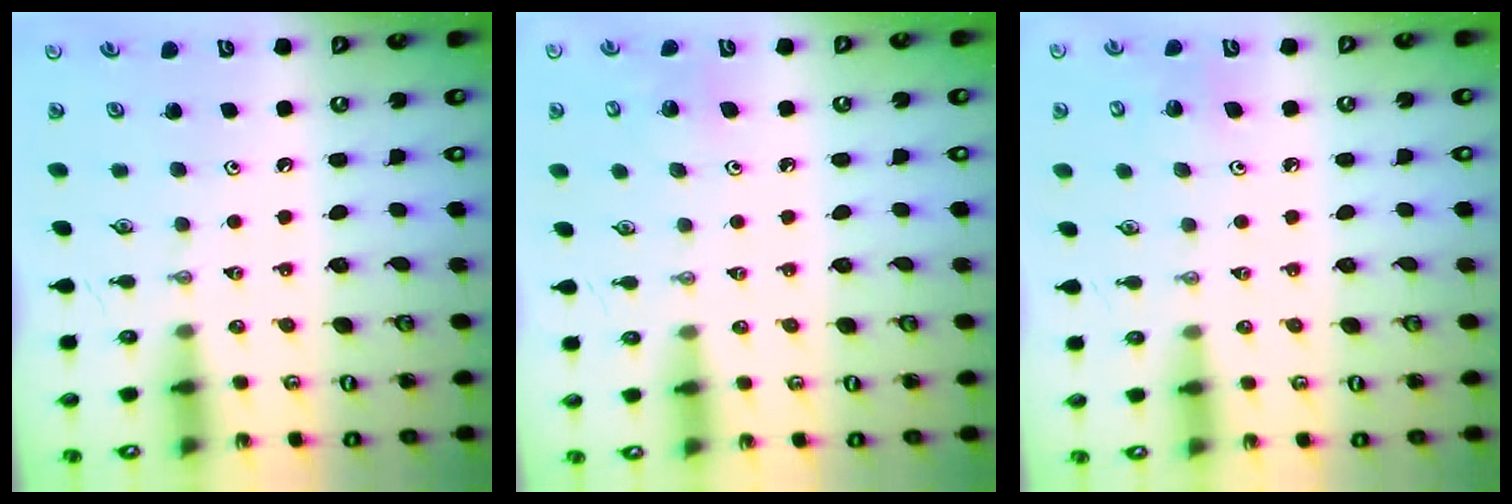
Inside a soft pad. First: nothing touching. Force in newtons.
{"total": 6.4, "press": 6.3, "slide": 0.6}
{"total": 5.4, "press": 5.4, "slide": 0.8}